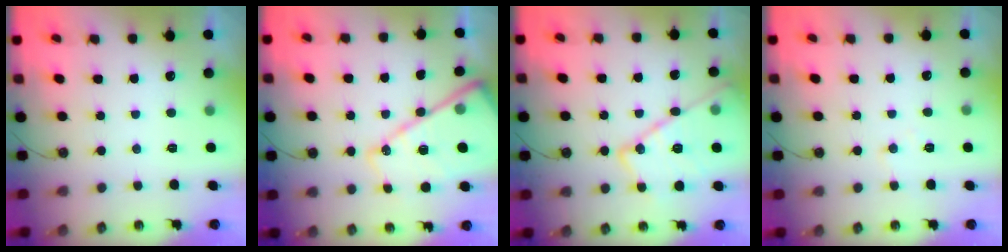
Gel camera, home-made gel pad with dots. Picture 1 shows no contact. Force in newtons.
{"total": 18.7, "press": 18.6, "slide": 2.0}
{"total": 18.2, "press": 18.2, "slide": 1.5}
{"total": 5.8, "press": 5.7, "slide": 0.9}